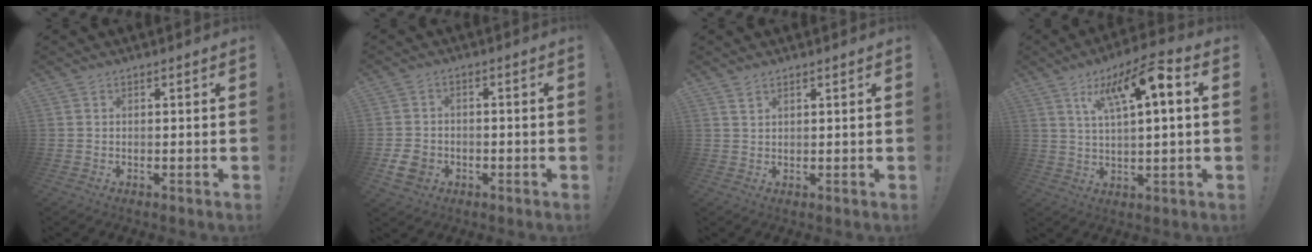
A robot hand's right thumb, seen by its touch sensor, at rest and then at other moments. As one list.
[{"total": 6.7, "force": [-3.0, 5.2, 2.9], "torque": [-0.056, 0.015, -0.054]}, {"total": 1.7, "force": [1.2, 0.6, 1.0], "torque": [-0.018, -0.003, 0.022]}, {"total": 12.5, "force": [4.1, 2.8, 11.5], "torque": [-0.188, -0.004, 0.061]}]